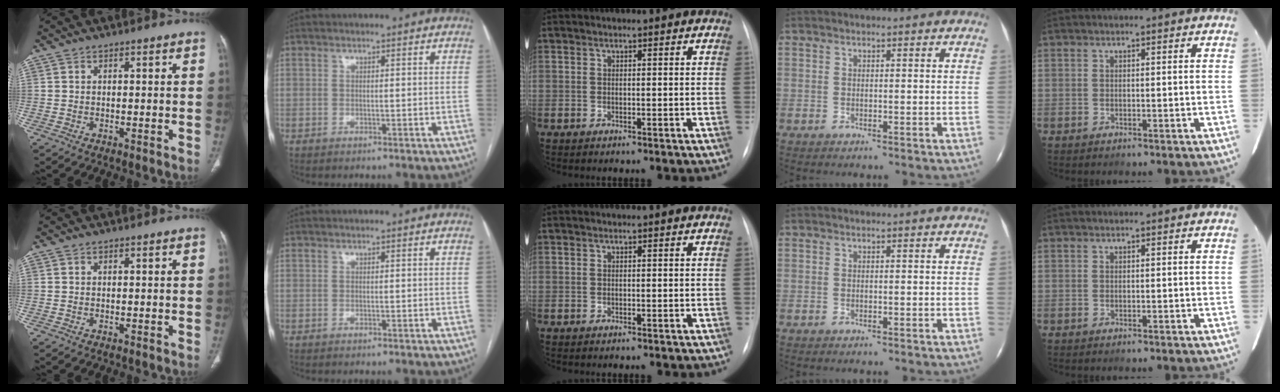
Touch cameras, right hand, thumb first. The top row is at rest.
{}